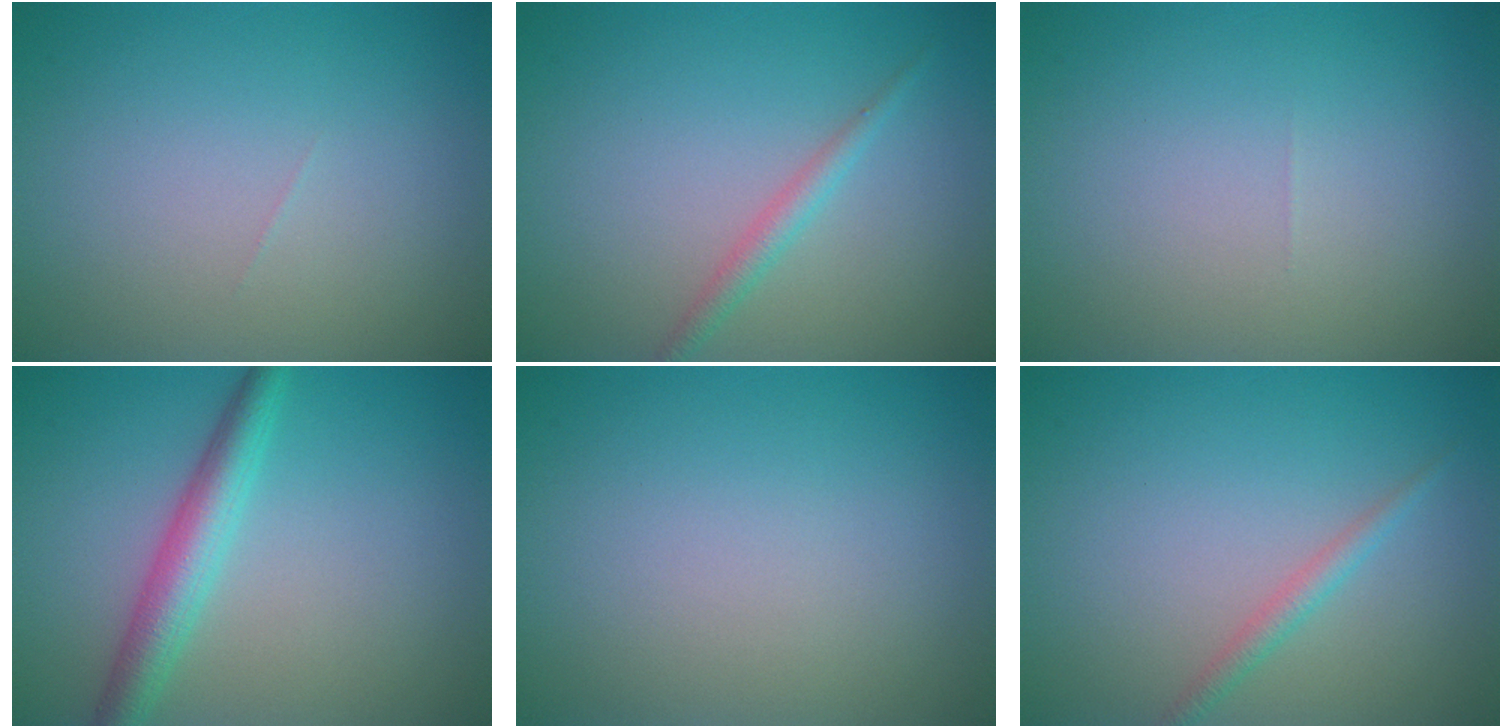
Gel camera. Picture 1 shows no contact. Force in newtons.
{"total": 1.5, "press": 1.5, "slide": 0.1}
{"total": 0.0}
{"total": 3.8, "press": 3.8, "slide": 0.2}
{"total": 0.0}
{"total": 1.4, "press": 1.4, "slide": 0.1}